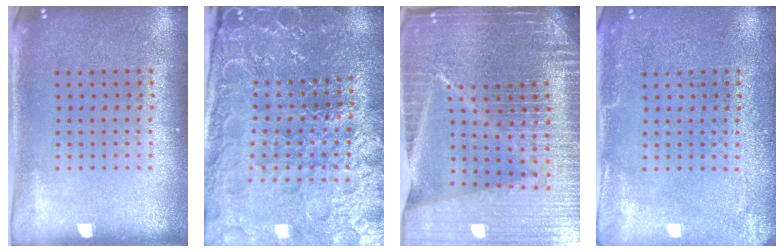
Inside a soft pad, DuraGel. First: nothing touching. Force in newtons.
{"total": 4.6, "press": 4.5, "slide": 1.1}
{"total": 7.0, "press": 6.0, "slide": 3.6}
{"total": 2.8, "press": 2.8, "slide": 0.3}